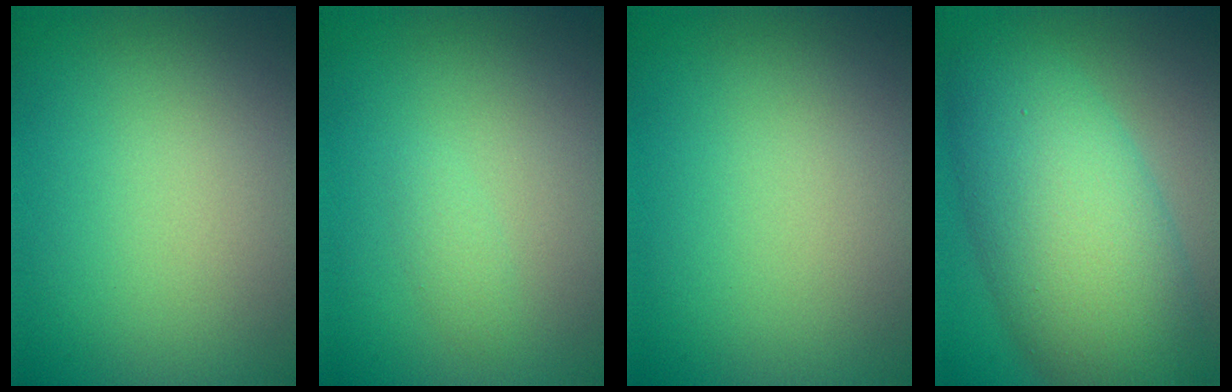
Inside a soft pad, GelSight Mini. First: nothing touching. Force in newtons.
{"total": 0.8, "press": 0.8, "slide": 0.1}
{"total": 0.0}
{"total": 9.9, "press": 9.9, "slide": 0.1}